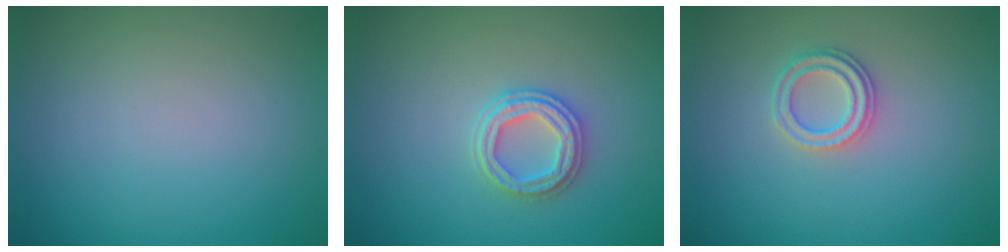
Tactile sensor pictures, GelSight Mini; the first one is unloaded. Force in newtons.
{"total": 2.8, "press": 2.7, "slide": 0.8}
{"total": 2.3, "press": 2.2, "slide": 0.8}